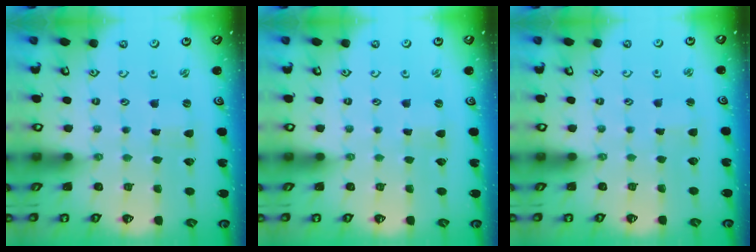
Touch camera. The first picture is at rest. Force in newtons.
{"total": 0.0}
{"total": 1.6, "press": 1.6, "slide": 0.3}